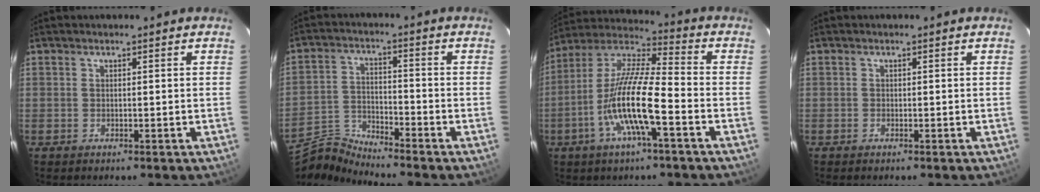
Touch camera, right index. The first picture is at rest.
{"total": 6.8, "force": [-6.7, 1.0, 0.3], "torque": [-0.016, 0.018, -0.147]}
{"total": 14.4, "force": [-5.2, 2.3, 13.2], "torque": [-0.261, -0.005, -0.108]}
{"total": 0.0}